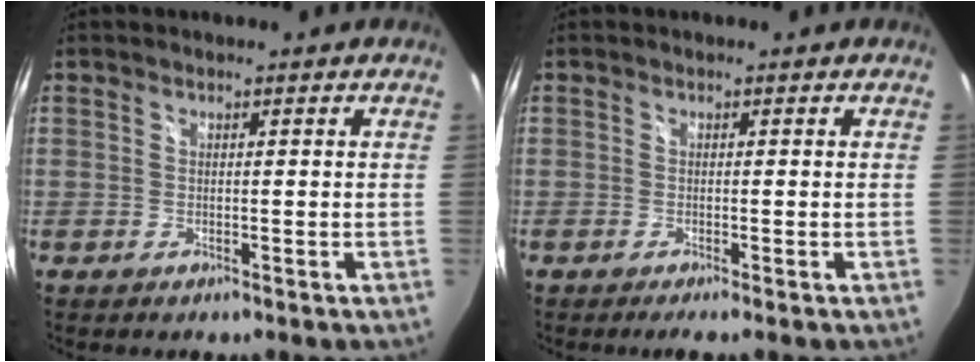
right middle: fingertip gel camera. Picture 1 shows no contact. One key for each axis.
{"total": 1.0, "fx": -0.7, "fy": -0.3, "fz": 0.7, "tx": -0.009, "ty": -0.004, "tz": -0.013}